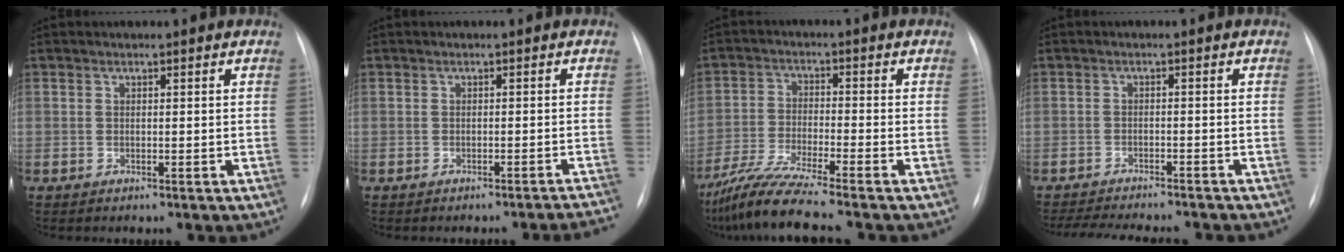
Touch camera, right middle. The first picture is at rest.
{"total": 4.9, "force": [-4.7, -0.8, 0.8], "torque": [0.000, -0.002, -0.049]}
{"total": 9.7, "force": [-8.2, -1.3, 5.1], "torque": [-0.097, -0.033, -0.150]}
{"total": 12.7, "force": [-11.6, 2.1, 4.8], "torque": [-0.081, -0.008, -0.155]}